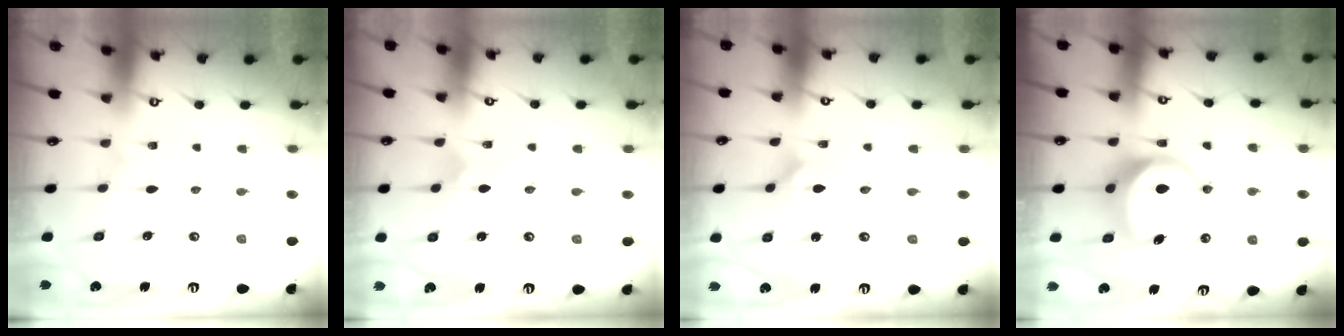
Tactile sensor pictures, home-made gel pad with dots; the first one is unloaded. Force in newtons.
{"total": 2.5, "press": 2.5, "slide": 0.3}
{"total": 2.3, "press": 2.3, "slide": 0.1}
{"total": 7.6, "press": 7.5, "slide": 1.3}